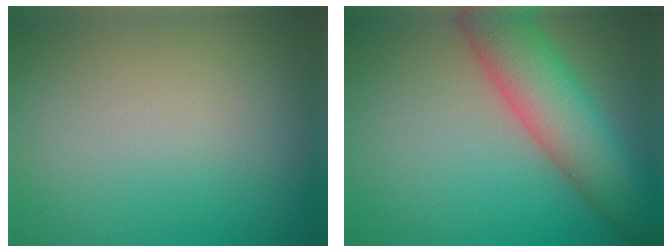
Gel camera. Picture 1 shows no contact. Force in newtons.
{"total": 7.5, "press": 7.5, "slide": 0.3}